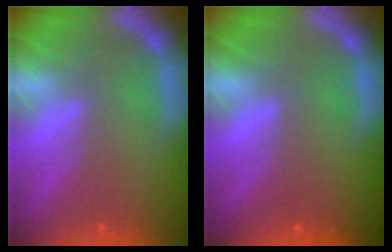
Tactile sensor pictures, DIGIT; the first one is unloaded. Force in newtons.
{"total": 0.0}